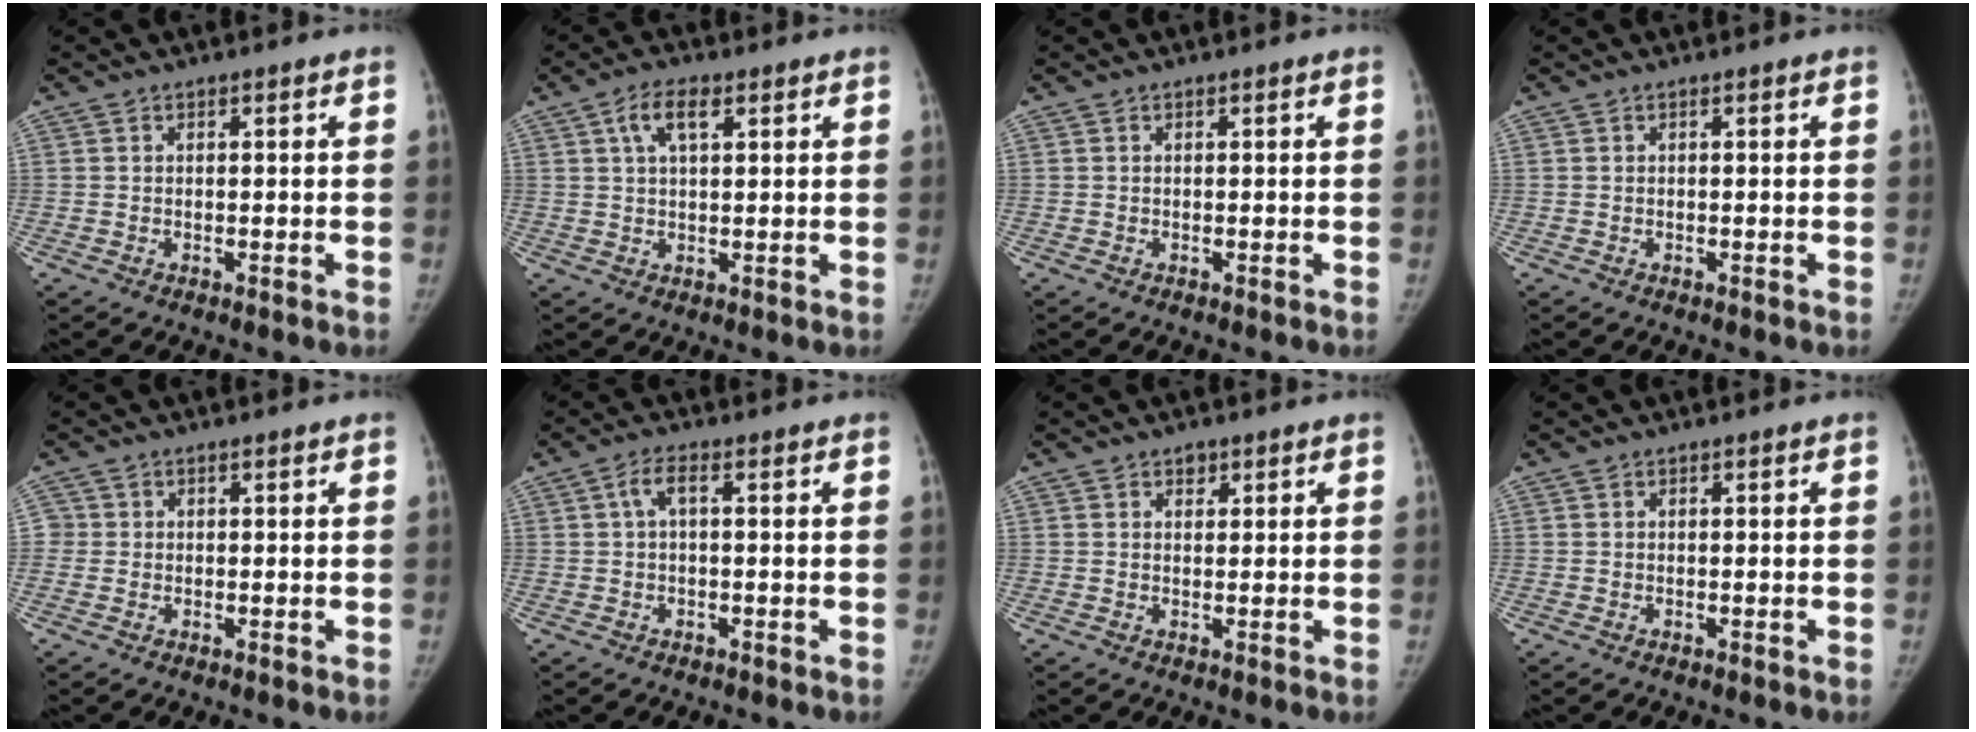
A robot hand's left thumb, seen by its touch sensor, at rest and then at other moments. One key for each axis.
{"total": 5.3, "fx": 2.3, "fy": 2.5, "fz": 4.0, "tx": -0.071, "ty": 0.004, "tz": 0.043}
{"total": 0.0}
{"total": 0.0}
{"total": 1.5, "fx": 0.0, "fy": 1.5, "fz": 0.0, "tx": 0.015, "ty": 0.005, "tz": -0.003}
{"total": 2.6, "fx": 0.3, "fy": 1.0, "fz": 2.4, "tx": -0.051, "ty": 0.014, "tz": 0.004}
{"total": 1.5, "fx": 0.9, "fy": 1.2, "fz": 0.5, "tx": 0.009, "ty": -0.004, "tz": 0.011}
{"total": 0.0}